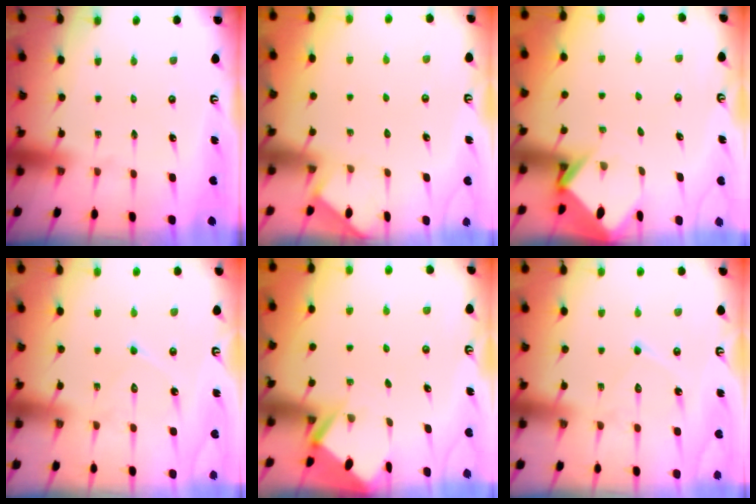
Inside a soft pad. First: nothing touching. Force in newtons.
{"total": 1.2, "press": 1.2, "slide": 0.2}
{"total": 3.6, "press": 3.6, "slide": 0.2}
{"total": 8.8, "press": 8.8, "slide": 0.8}
{"total": 2.9, "press": 2.8, "slide": 0.4}
{"total": 9.4, "press": 9.4, "slide": 0.7}